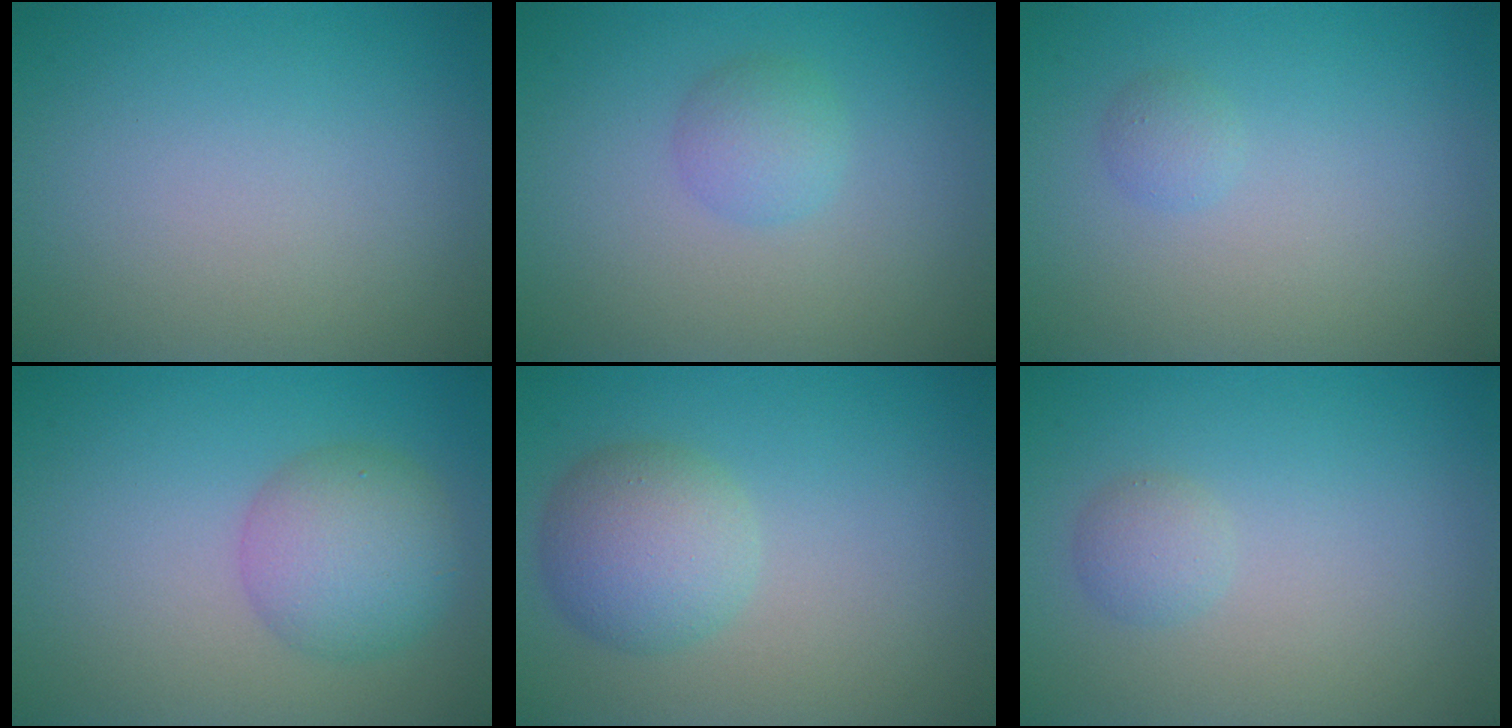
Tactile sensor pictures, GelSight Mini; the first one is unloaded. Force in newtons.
{"total": 1.9, "press": 1.9, "slide": 0.1}
{"total": 0.9, "press": 0.9, "slide": 0.1}
{"total": 4.6, "press": 4.6, "slide": 0.1}
{"total": 4.2, "press": 4.2, "slide": 0.4}
{"total": 1.3, "press": 1.3, "slide": 0.2}